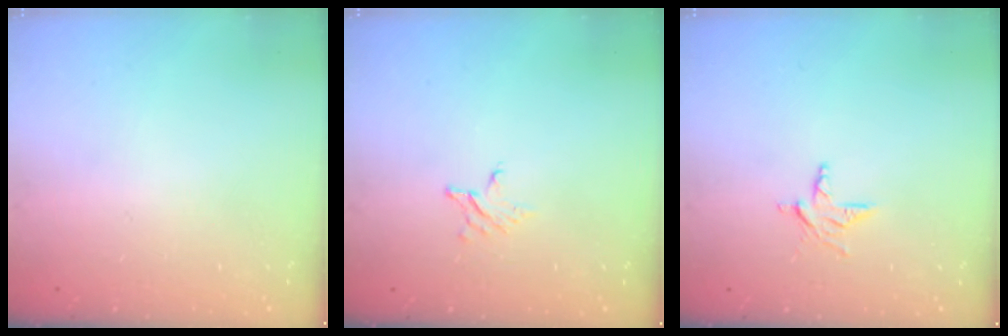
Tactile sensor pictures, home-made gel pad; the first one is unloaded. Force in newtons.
{"total": 2.7, "press": 2.7, "slide": 0.3}
{"total": 5.2, "press": 5.2, "slide": 0.4}